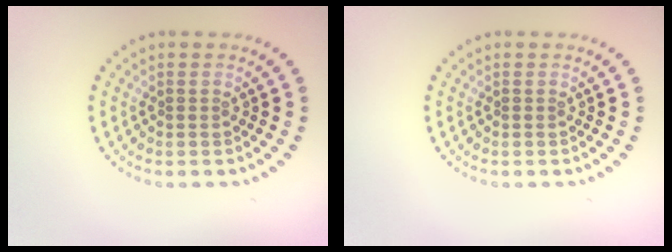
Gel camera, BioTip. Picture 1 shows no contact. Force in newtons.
{"total": 0.0}